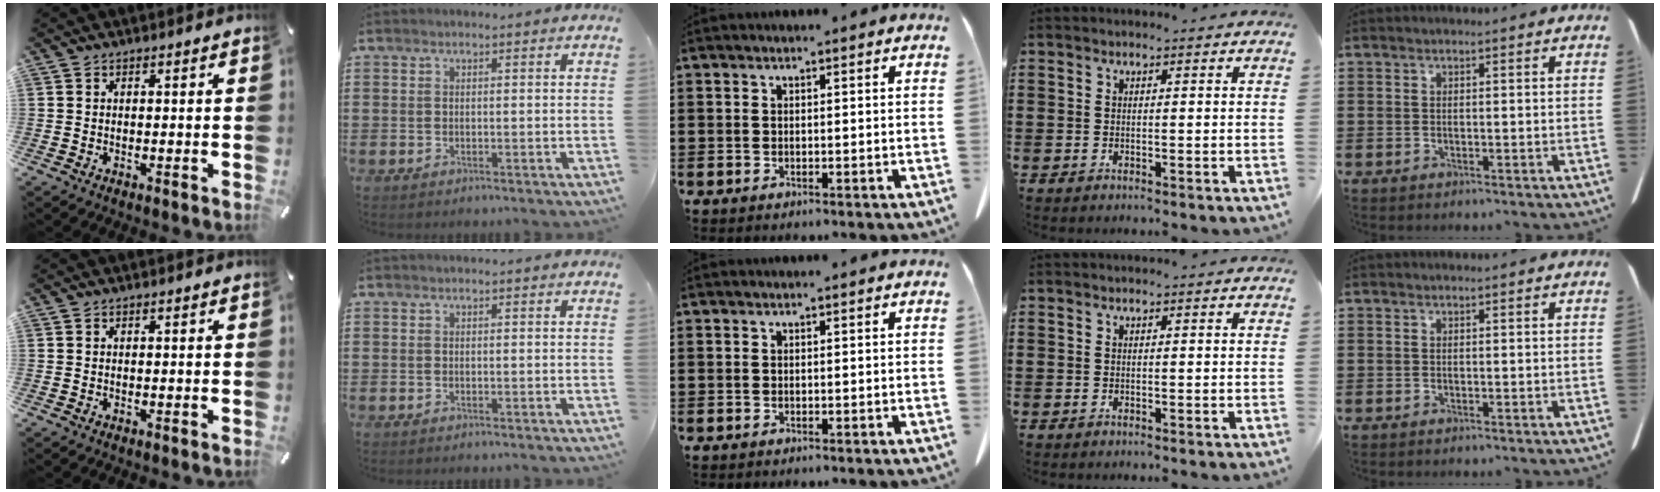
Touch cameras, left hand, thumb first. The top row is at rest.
{}